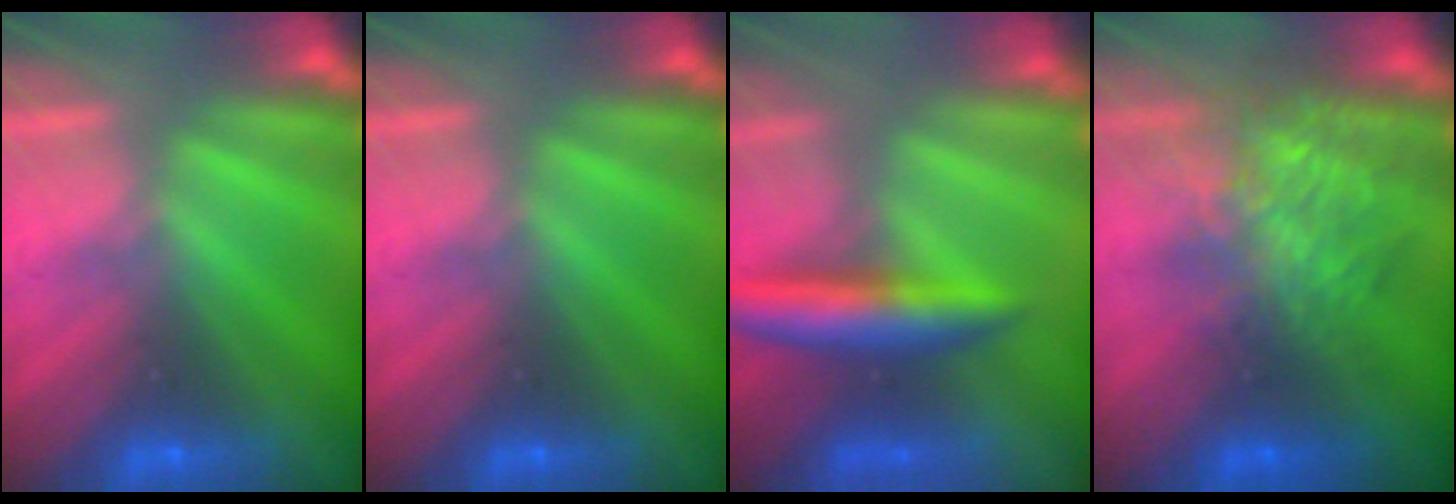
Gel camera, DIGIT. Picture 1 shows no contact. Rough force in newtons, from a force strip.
{"total": 0.0}
{"total": 6.6}
{"total": 7.3}